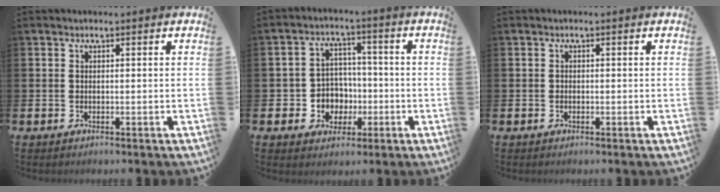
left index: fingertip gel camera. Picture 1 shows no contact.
{"total": 5.3, "force": [-0.6, 5.2, 0.9], "torque": [-0.036, 0.004, -0.015]}
{"total": 0.5, "force": [-0.2, 0.4, 0.1], "torque": [-0.011, 0.006, -0.005]}